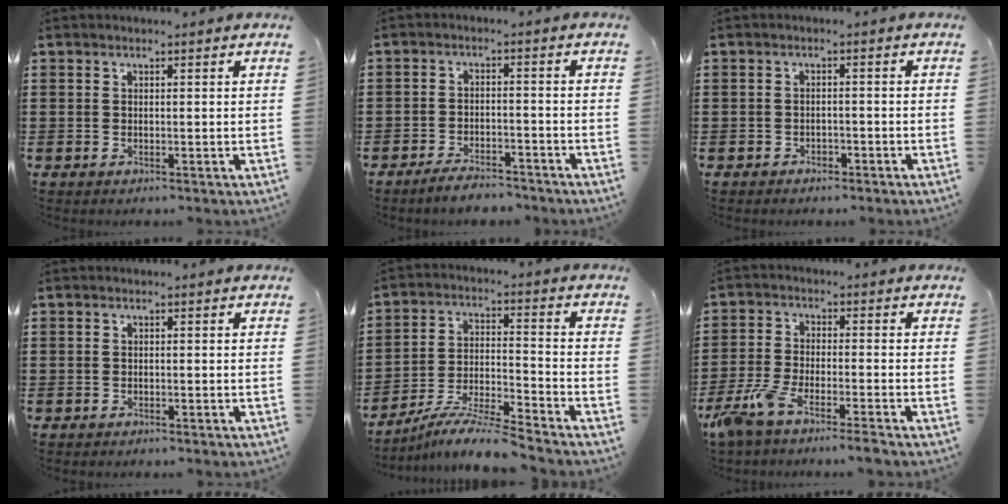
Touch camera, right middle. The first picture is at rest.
{"total": 3.8, "force": [-3.7, 0.5, 0.7], "torque": [-0.013, 0.006, -0.074]}
{"total": 1.3, "force": [-1.2, 0.5, 0.0], "torque": [-0.006, 0.000, -0.027]}
{"total": 0.6, "force": [-0.6, 0.1, 0.0], "torque": [-0.002, 0.000, -0.013]}
{"total": 8.5, "force": [-8.0, -0.4, 2.9], "torque": [-0.054, 0.001, -0.155]}
{"total": 6.2, "force": [-5.2, 0.3, 3.3], "torque": [-0.094, -0.020, -0.104]}